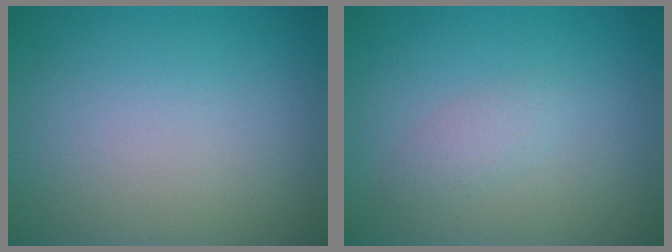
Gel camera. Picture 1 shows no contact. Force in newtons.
{"total": 1.4, "press": 1.4, "slide": 0.1}